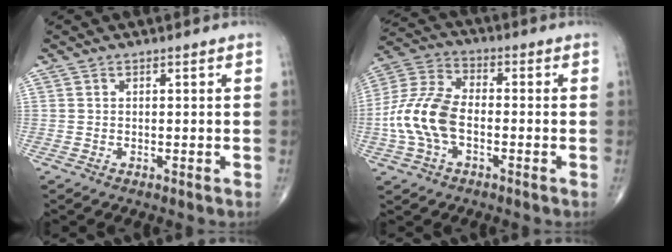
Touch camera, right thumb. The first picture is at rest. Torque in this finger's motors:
{"motor_torque": [-0.01, 0.82, 0.83, -0.51, 0.41]}